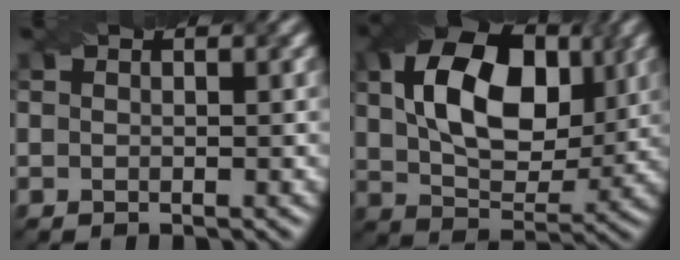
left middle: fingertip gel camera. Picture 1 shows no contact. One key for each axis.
{"total": 11.0, "fx": 2.9, "fy": 6.7, "fz": 8.3, "tx": -0.141, "ty": 0.013, "tz": 0.045}